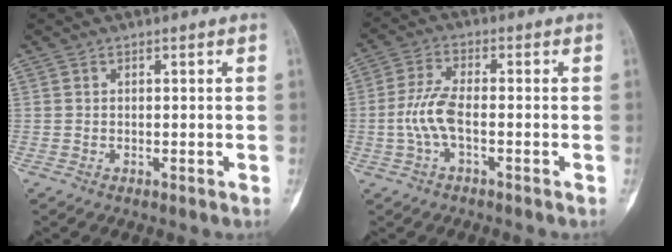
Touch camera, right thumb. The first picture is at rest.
{"total": 6.6, "force": [-1.5, 2.4, 5.9], "torque": [-0.144, 0.017, -0.032]}